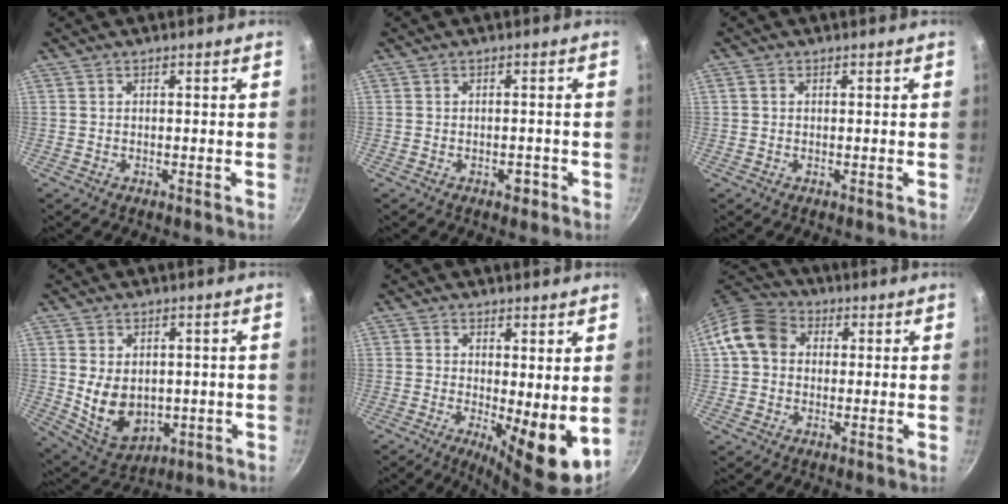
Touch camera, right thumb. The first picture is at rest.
{"total": 2.0, "force": [-1.0, 1.2, 1.3], "torque": [-0.012, 0.012, -0.010]}
{"total": 0.9, "force": [0.3, 0.7, 0.5], "torque": [-0.009, 0.002, 0.003]}
{"total": 10.3, "force": [0.3, 7.5, 7.0], "torque": [-0.100, -0.020, 0.033]}
{"total": 8.6, "force": [0.2, 2.7, 8.2], "torque": [-0.108, -0.023, 0.008]}
{"total": 9.8, "force": [1.7, 8.1, 5.3], "torque": [-0.072, 0.021, 0.011]}